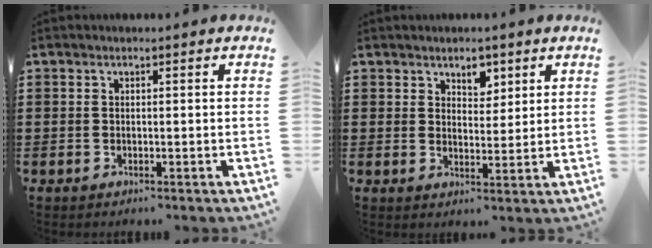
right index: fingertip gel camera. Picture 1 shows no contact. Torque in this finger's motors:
{"motor_torque": [0.04, -0.01, 0.02, 0.01]}